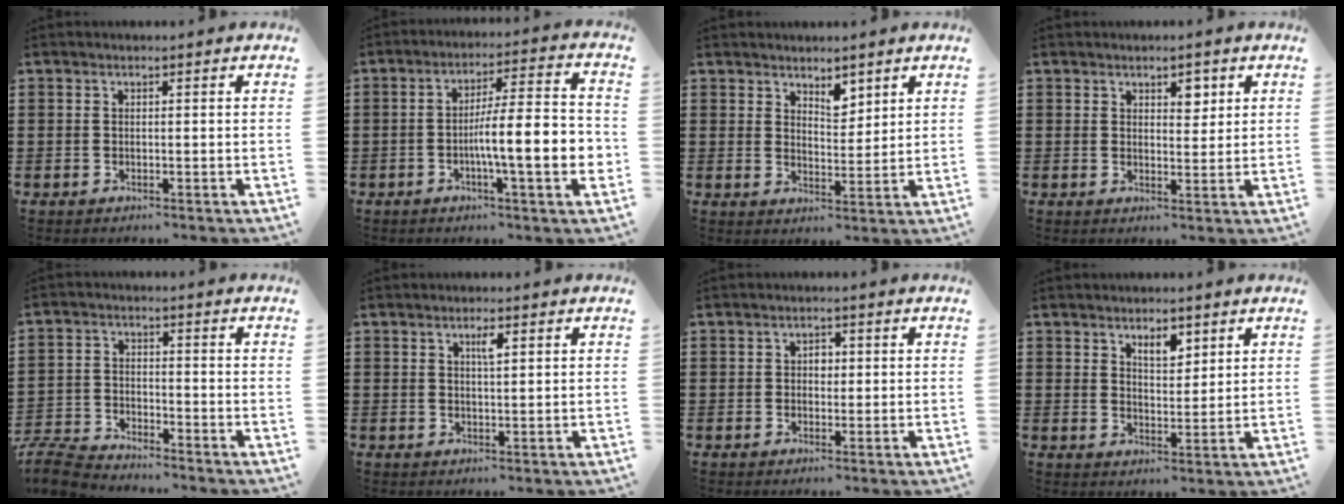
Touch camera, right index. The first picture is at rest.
{"total": 10.3, "force": [-2.3, 2.0, 9.9], "torque": [-0.151, -0.006, -0.044]}
{"total": 3.9, "force": [3.2, 1.7, 1.4], "torque": [-0.020, -0.006, 0.055]}
{"total": 3.1, "force": [1.9, 1.6, 1.7], "torque": [-0.015, -0.004, 0.029]}
{"total": 5.5, "force": [-5.4, 0.6, 0.9], "torque": [-0.041, -0.001, -0.114]}
{"total": 2.2, "force": [0.9, 0.5, 2.0], "torque": [-0.033, 0.001, 0.012]}
{"total": 1.6, "force": [0.1, 1.1, 1.1], "torque": [-0.022, 0.007, 0.001]}
{"total": 3.8, "force": [2.6, 1.6, 2.2], "torque": [-0.033, -0.001, 0.043]}